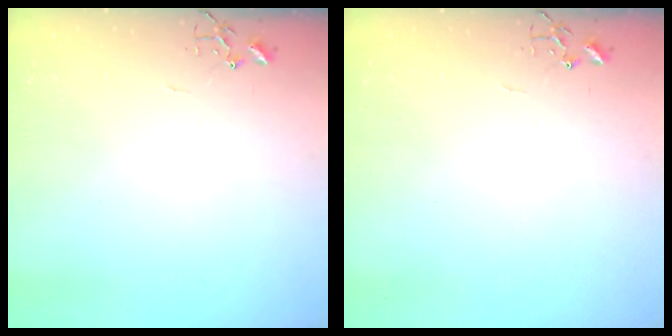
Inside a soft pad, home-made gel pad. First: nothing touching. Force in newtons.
{"total": 0.0}